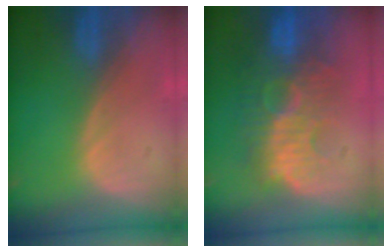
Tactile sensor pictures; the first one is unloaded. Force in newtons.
{"total": 11.0, "press": 9.7, "slide": 5.3}